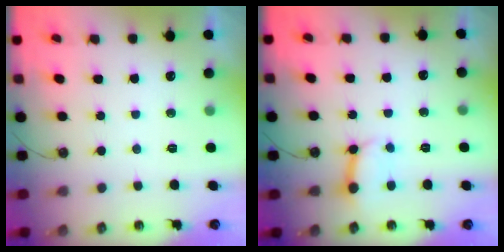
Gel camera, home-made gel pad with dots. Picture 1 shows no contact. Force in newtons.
{"total": 6.9, "press": 6.8, "slide": 0.8}